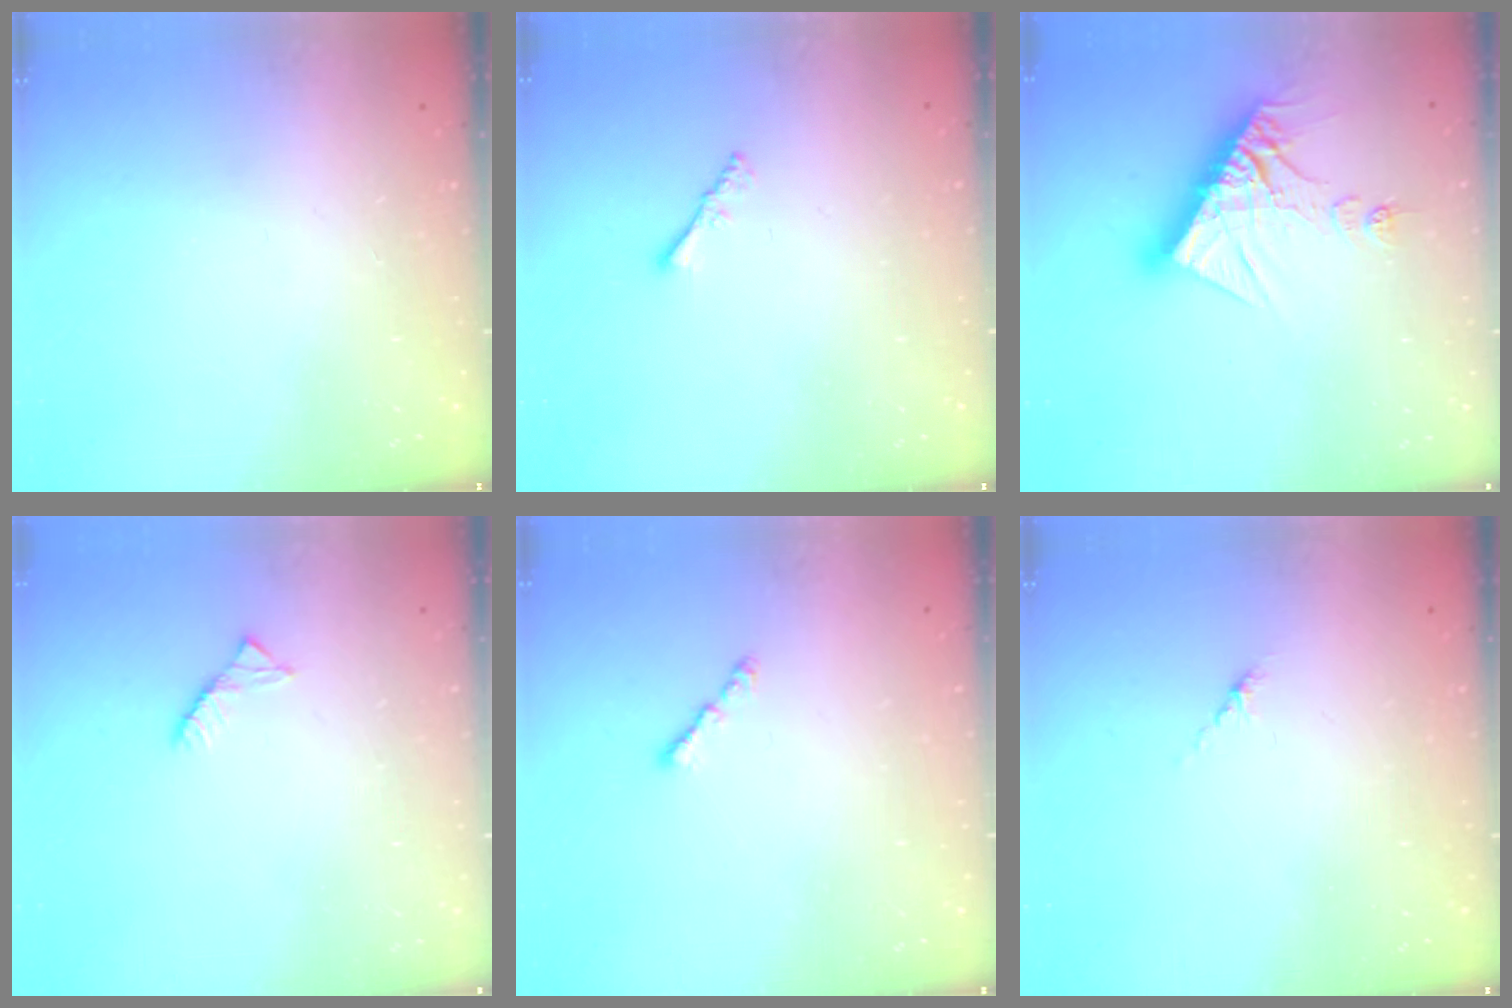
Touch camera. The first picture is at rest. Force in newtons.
{"total": 1.3, "press": 1.3, "slide": 0.4}
{"total": 15.0, "press": 14.9, "slide": 1.6}
{"total": 2.6, "press": 2.6, "slide": 0.4}
{"total": 1.6, "press": 1.5, "slide": 0.5}
{"total": 2.7, "press": 2.7, "slide": 0.7}